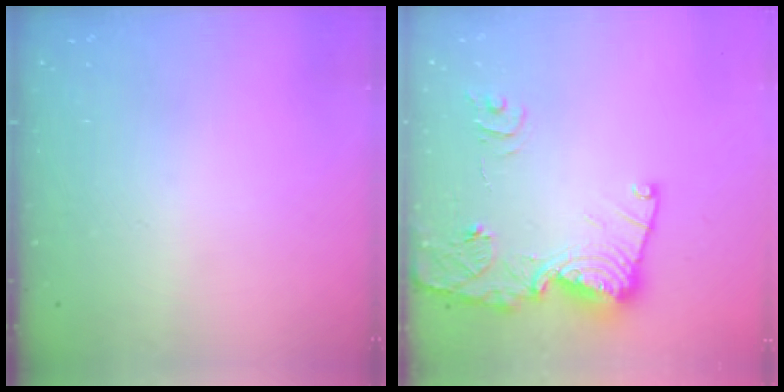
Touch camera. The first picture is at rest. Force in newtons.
{"total": 16.2, "press": 16.2, "slide": 1.6}